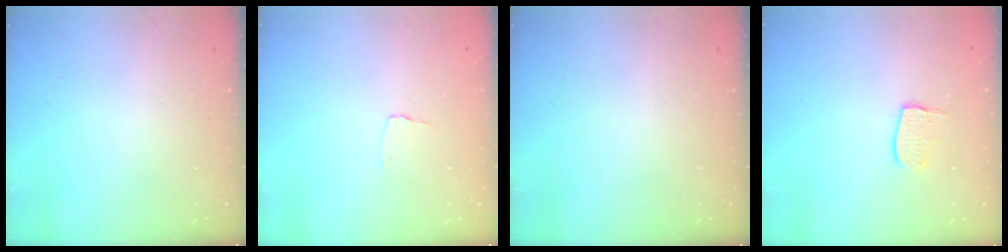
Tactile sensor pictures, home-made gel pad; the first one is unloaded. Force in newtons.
{"total": 2.6, "press": 2.6, "slide": 0.2}
{"total": 0.0}
{"total": 7.2, "press": 7.2, "slide": 0.3}